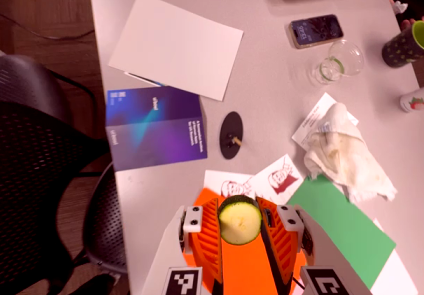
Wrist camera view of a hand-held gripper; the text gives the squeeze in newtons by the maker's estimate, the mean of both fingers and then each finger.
{"total": 11.3, "left": 11.4, "right": 11.1}